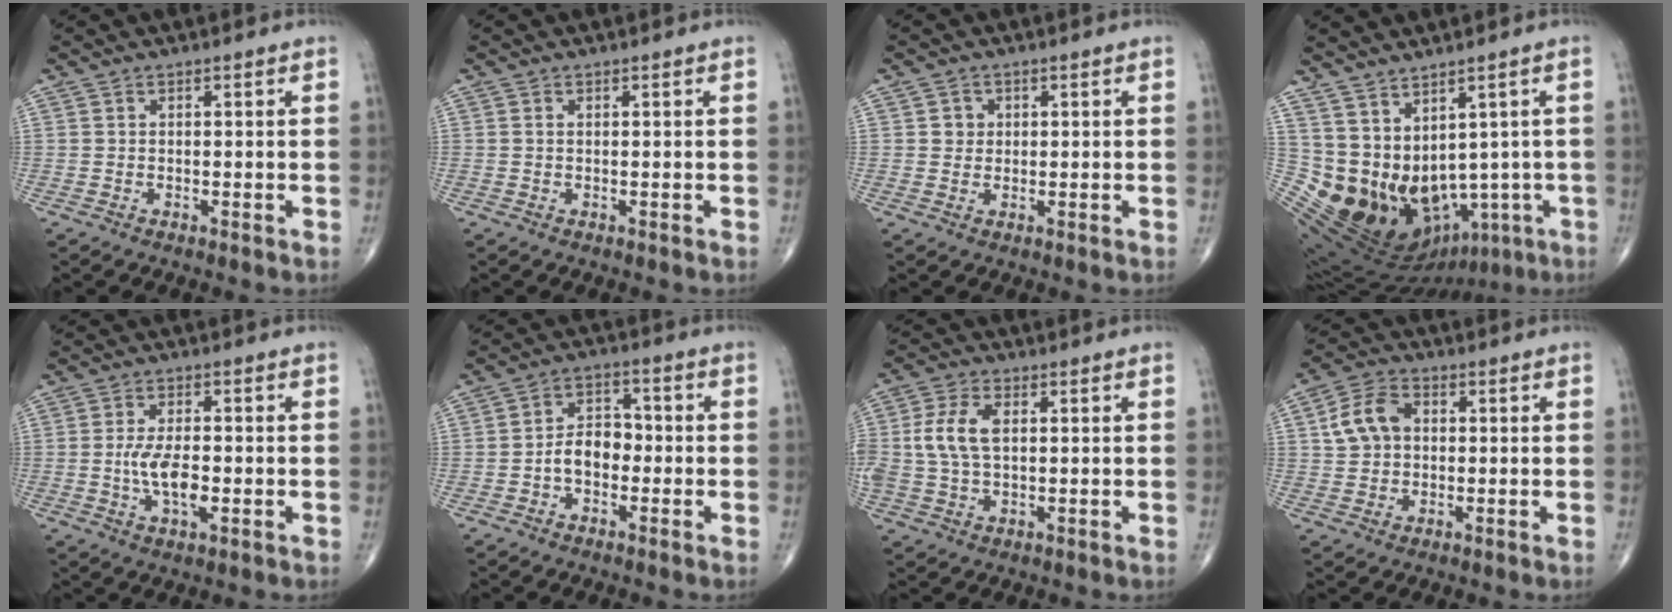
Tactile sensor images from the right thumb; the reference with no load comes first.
{"total": 0.0}
{"total": 2.3, "force": [0.5, 2.2, 0.7], "torque": [0.003, 0.001, 0.005]}
{"total": 19.1, "force": [-2.6, 13.3, 13.5], "torque": [-0.218, -0.003, 0.003]}
{"total": 7.0, "force": [-1.1, 3.0, 6.2], "torque": [-0.121, -0.001, -0.020]}
{"total": 6.4, "force": [-1.7, 4.4, 4.4], "torque": [-0.057, 0.030, -0.041]}
{"total": 8.3, "force": [0.9, 4.9, 6.7], "torque": [-0.153, 0.010, 0.019]}
{"total": 7.8, "force": [1.1, 5.8, 5.1], "torque": [-0.085, 0.017, 0.014]}